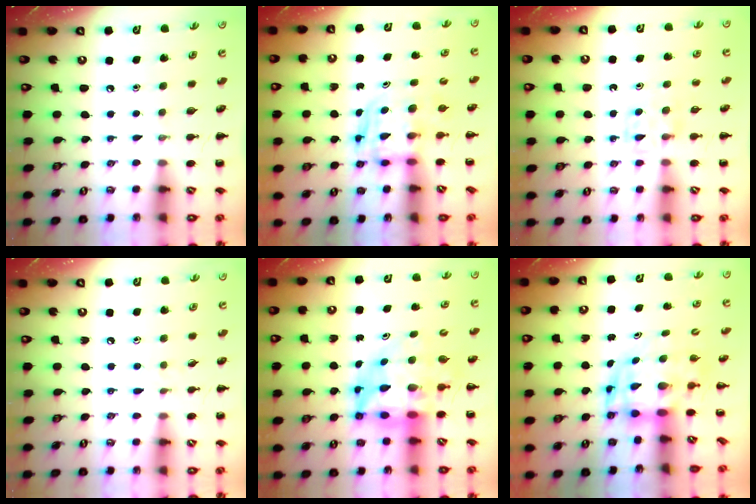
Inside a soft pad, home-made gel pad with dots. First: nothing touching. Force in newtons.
{"total": 3.9, "press": 3.8, "slide": 0.8}
{"total": 4.2, "press": 4.0, "slide": 1.3}
{"total": 4.4, "press": 4.0, "slide": 1.8}
{"total": 9.2, "press": 8.7, "slide": 2.7}
{"total": 3.9, "press": 3.8, "slide": 0.9}